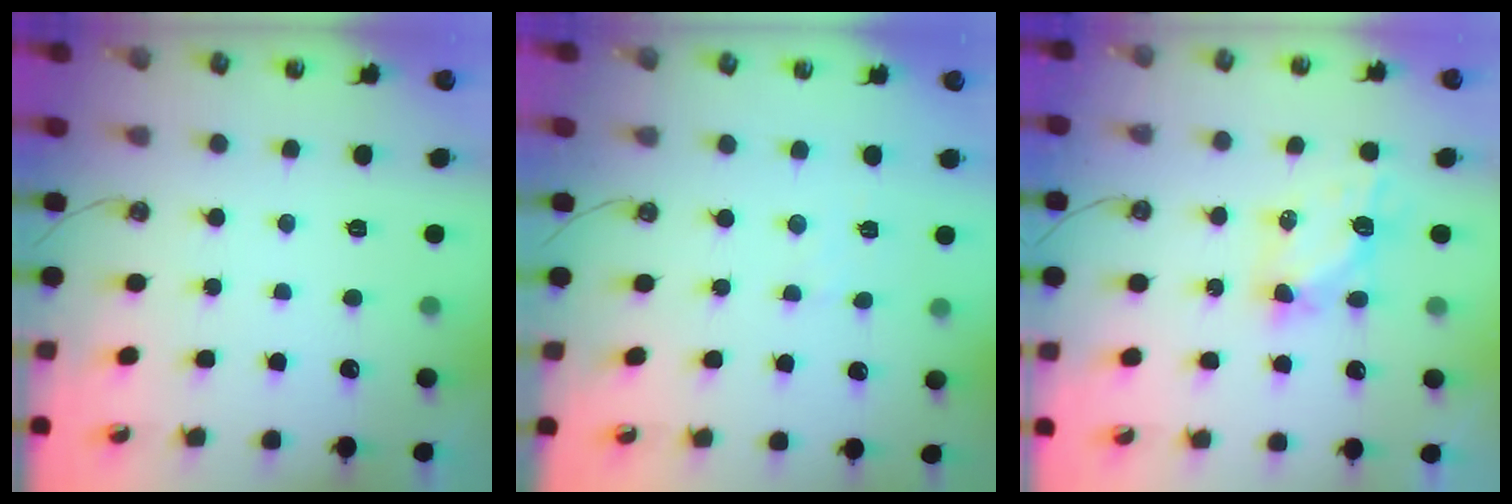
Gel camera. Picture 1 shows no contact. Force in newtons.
{"total": 2.0, "press": 2.0, "slide": 0.4}
{"total": 6.1, "press": 6.1, "slide": 0.3}